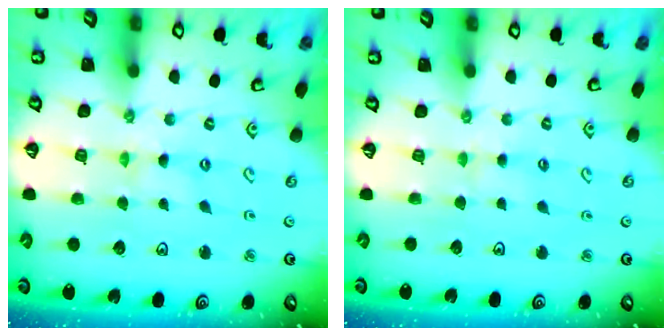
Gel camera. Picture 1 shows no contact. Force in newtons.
{"total": 2.3, "press": 2.3, "slide": 0.3}